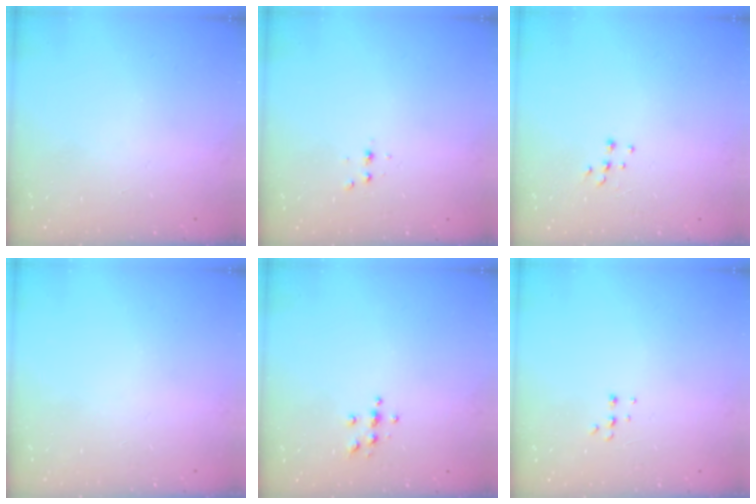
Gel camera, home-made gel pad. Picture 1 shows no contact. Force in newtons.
{"total": 2.3, "press": 2.3, "slide": 0.3}
{"total": 6.7, "press": 6.7, "slide": 0.6}
{"total": 0.0}
{"total": 3.9, "press": 3.9, "slide": 0.4}
{"total": 4.5, "press": 4.4, "slide": 0.8}